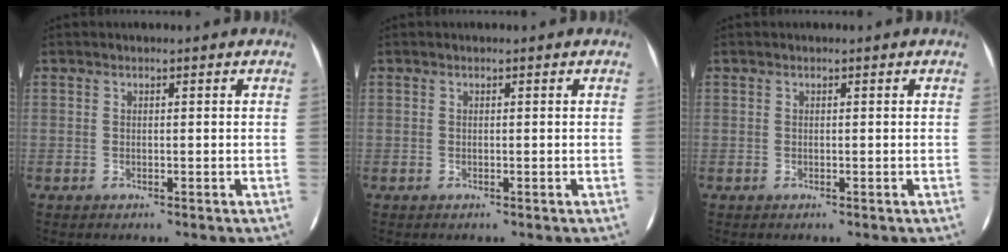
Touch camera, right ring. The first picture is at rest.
{"total": 0.0}
{"total": 0.0}